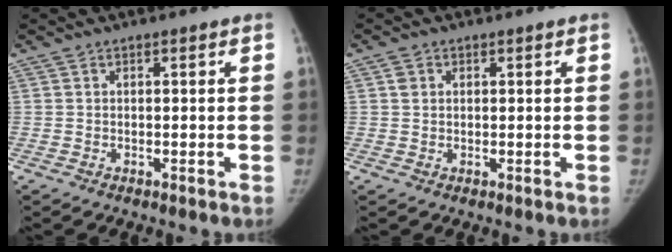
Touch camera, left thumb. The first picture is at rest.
{"total": 1.7, "force": [0.5, 1.5, 0.8], "torque": [-0.008, 0.002, 0.007]}